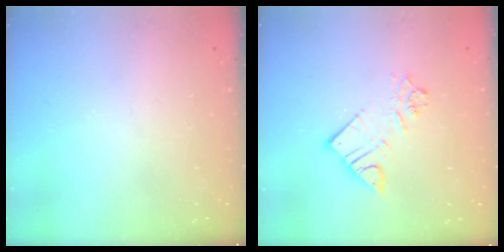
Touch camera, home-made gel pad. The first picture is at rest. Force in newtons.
{"total": 8.6, "press": 8.6, "slide": 0.5}